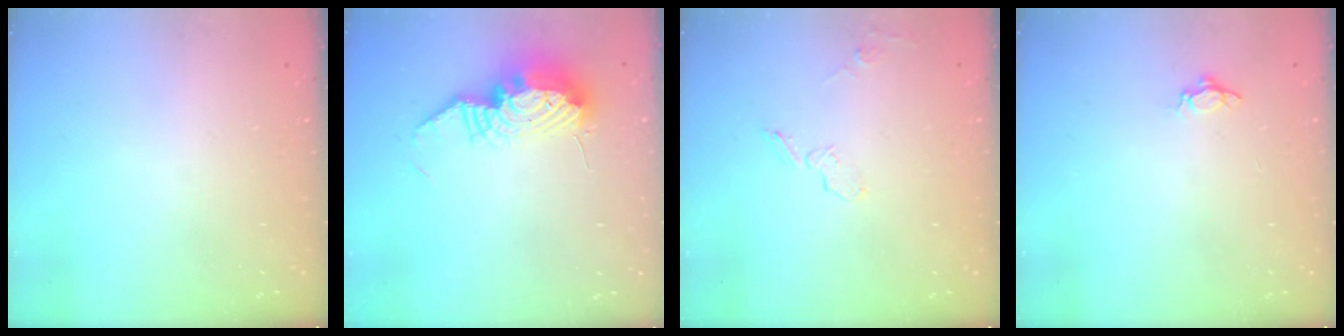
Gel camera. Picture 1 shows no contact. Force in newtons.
{"total": 13.1, "press": 13.1, "slide": 1.0}
{"total": 5.5, "press": 5.4, "slide": 1.2}
{"total": 4.0, "press": 4.0, "slide": 0.6}